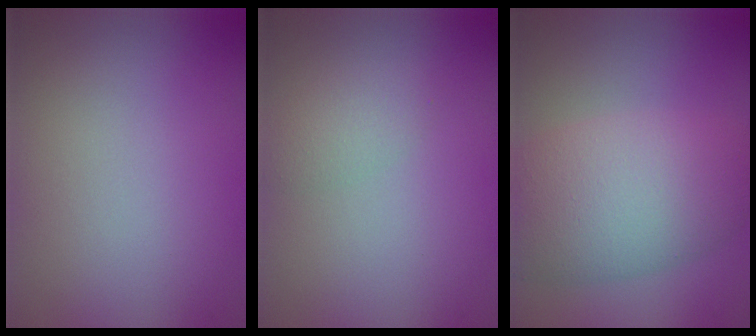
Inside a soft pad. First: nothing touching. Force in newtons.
{"total": 1.6, "press": 1.6, "slide": 0.1}
{"total": 7.7, "press": 7.7, "slide": 0.3}